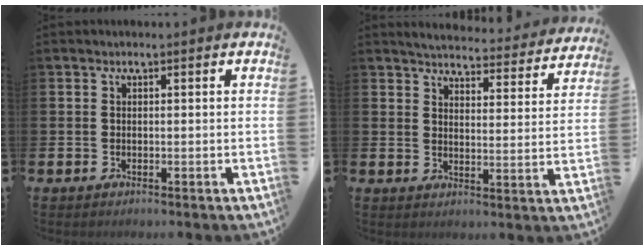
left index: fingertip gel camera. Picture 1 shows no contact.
{"total": 4.5, "force": [4.4, 0.5, 0.6], "torque": [-0.027, -0.036, 0.073]}